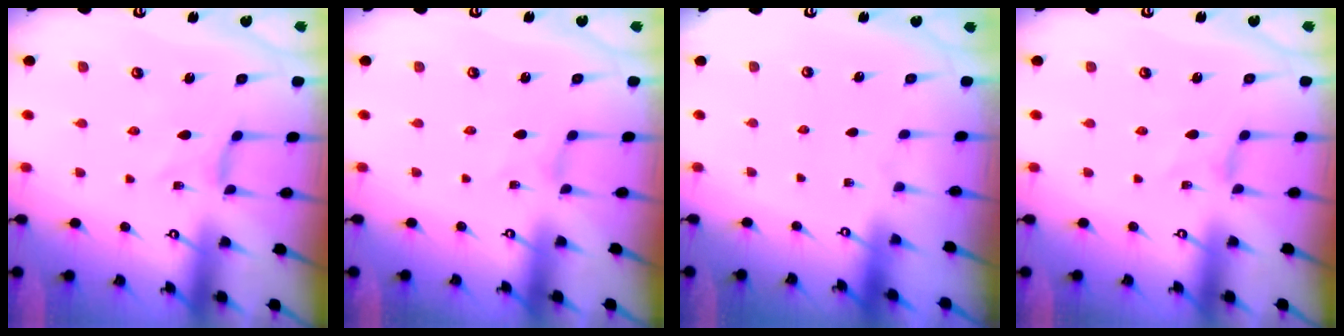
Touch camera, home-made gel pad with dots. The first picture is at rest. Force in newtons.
{"total": 0.0}
{"total": 0.0}
{"total": 0.0}